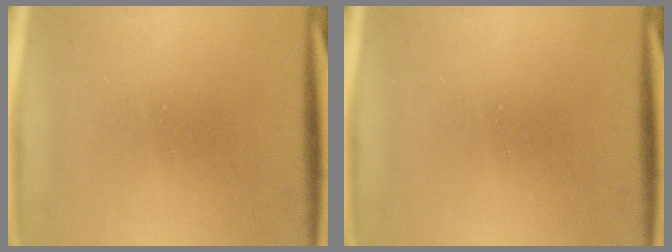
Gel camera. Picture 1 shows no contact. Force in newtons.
{"total": 0.0}